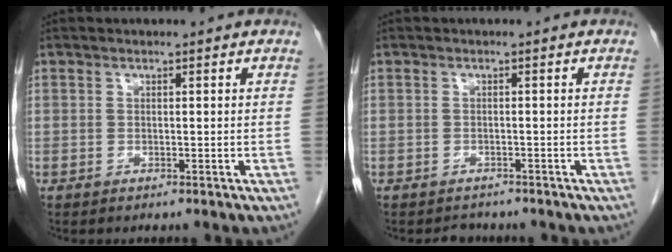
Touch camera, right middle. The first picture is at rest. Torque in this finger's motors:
{"motor_torque": [0.01, -0.01, -0.04, 0.00]}